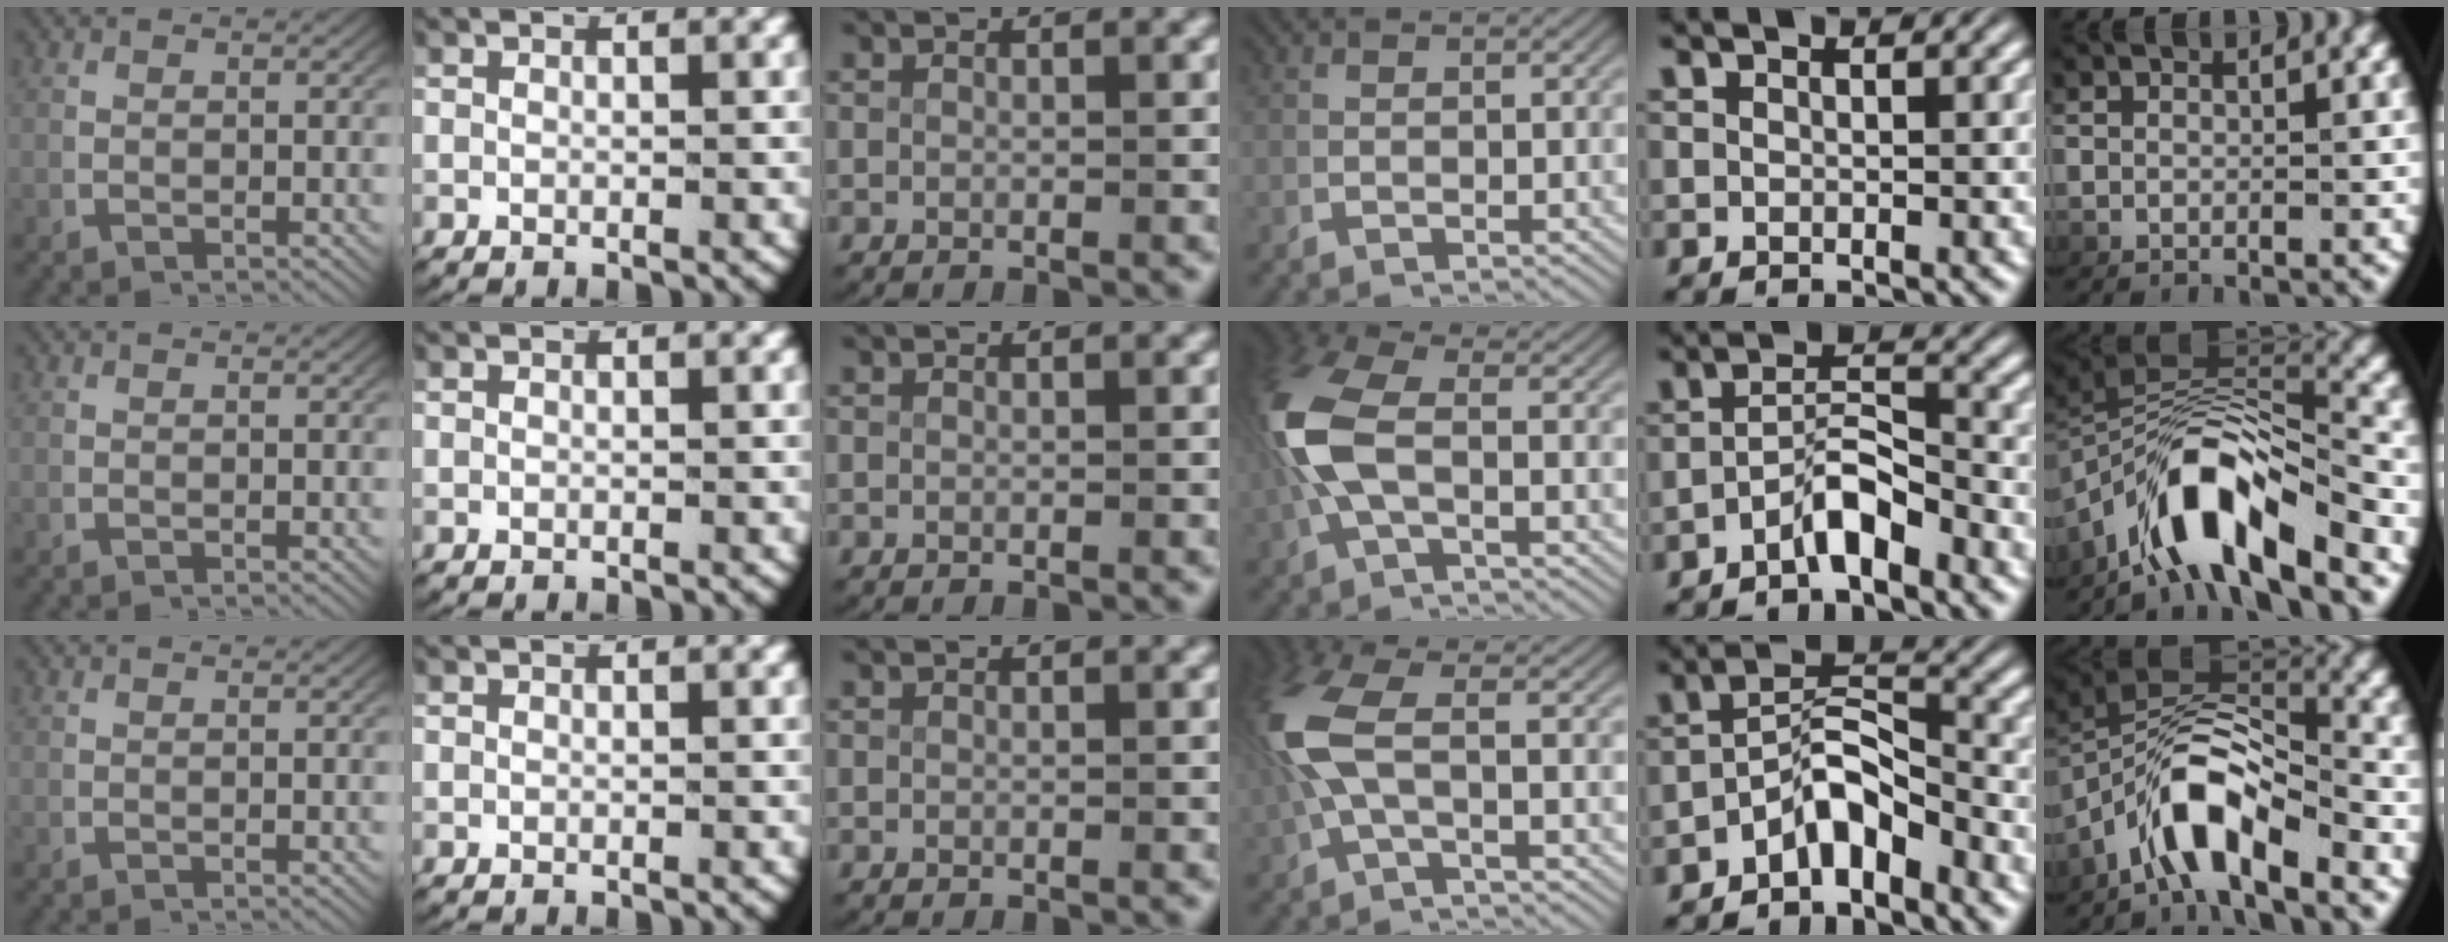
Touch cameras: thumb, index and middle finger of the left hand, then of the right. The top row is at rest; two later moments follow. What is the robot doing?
{"motion": "lift_and_place", "object": "fork"}